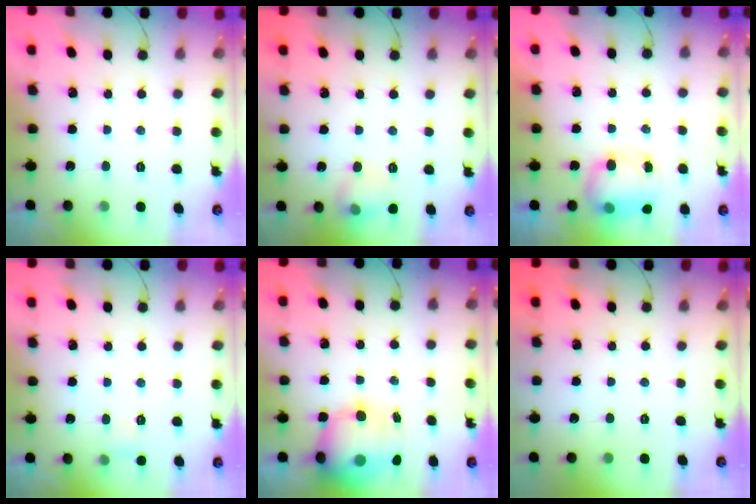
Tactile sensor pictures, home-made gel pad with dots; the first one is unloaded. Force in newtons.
{"total": 7.6, "press": 7.6, "slide": 1.0}
{"total": 8.6, "press": 8.5, "slide": 0.7}
{"total": 2.6, "press": 2.4, "slide": 1.0}
{"total": 11.4, "press": 11.0, "slide": 2.8}
{"total": 0.0}